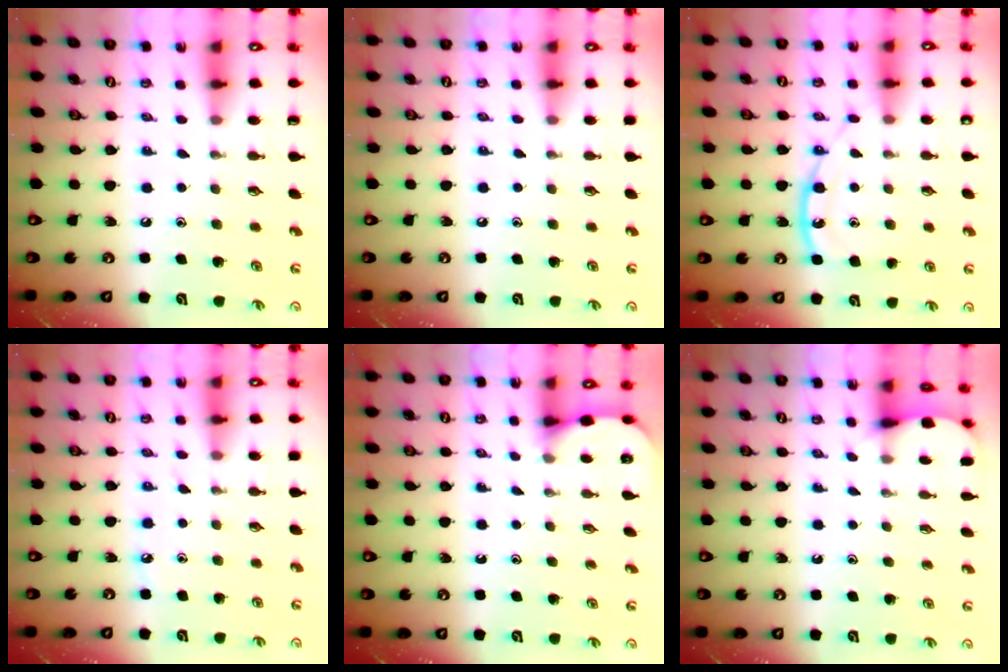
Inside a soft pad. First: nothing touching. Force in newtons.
{"total": 2.9, "press": 2.9, "slide": 0.5}
{"total": 12.9, "press": 12.9, "slide": 0.9}
{"total": 6.5, "press": 6.4, "slide": 0.7}
{"total": 3.5, "press": 3.4, "slide": 0.3}
{"total": 3.9, "press": 3.9, "slide": 0.3}